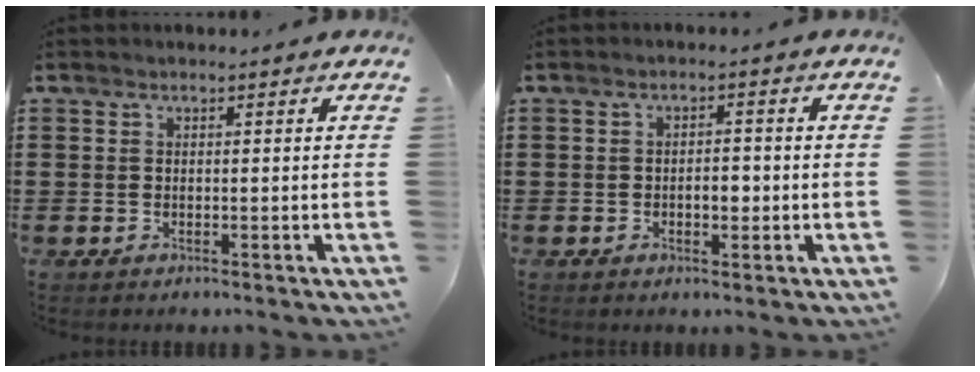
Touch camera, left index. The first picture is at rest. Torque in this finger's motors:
{"motor_torque": [0.06, 0.05, 0.07, 0.03]}